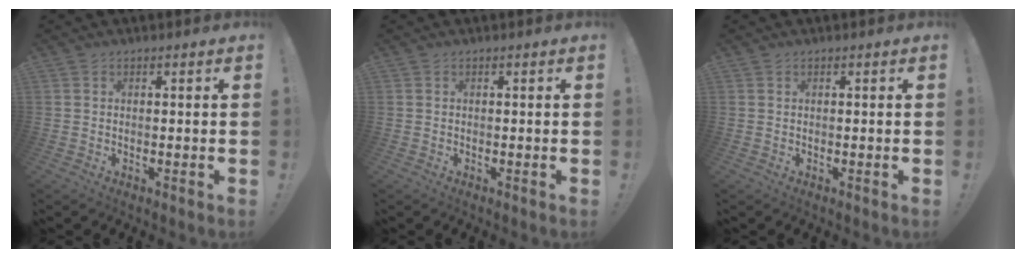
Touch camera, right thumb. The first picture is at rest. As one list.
[{"total": 0.0}, {"total": 0.0}]